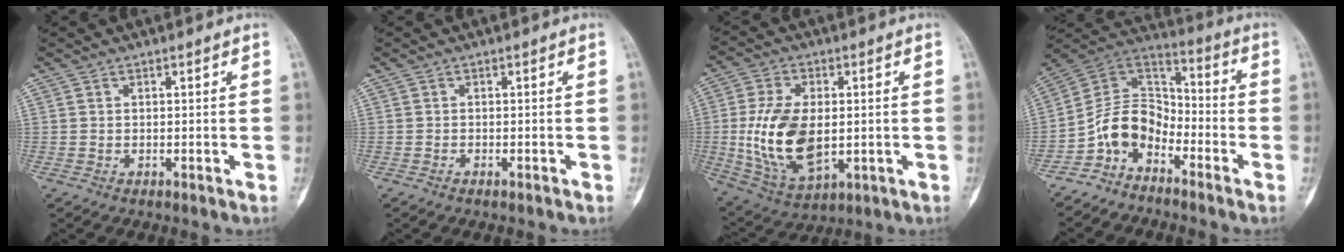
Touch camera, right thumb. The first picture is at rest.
{"total": 0.7, "force": [-0.6, 0.2, 0.4], "torque": [-0.011, 0.001, -0.006]}
{"total": 16.1, "force": [-0.6, 9.4, 13.1], "torque": [-0.251, -0.005, 0.007]}
{"total": 10.9, "force": [-6.3, 7.2, 5.2], "torque": [-0.076, 0.084, -0.137]}